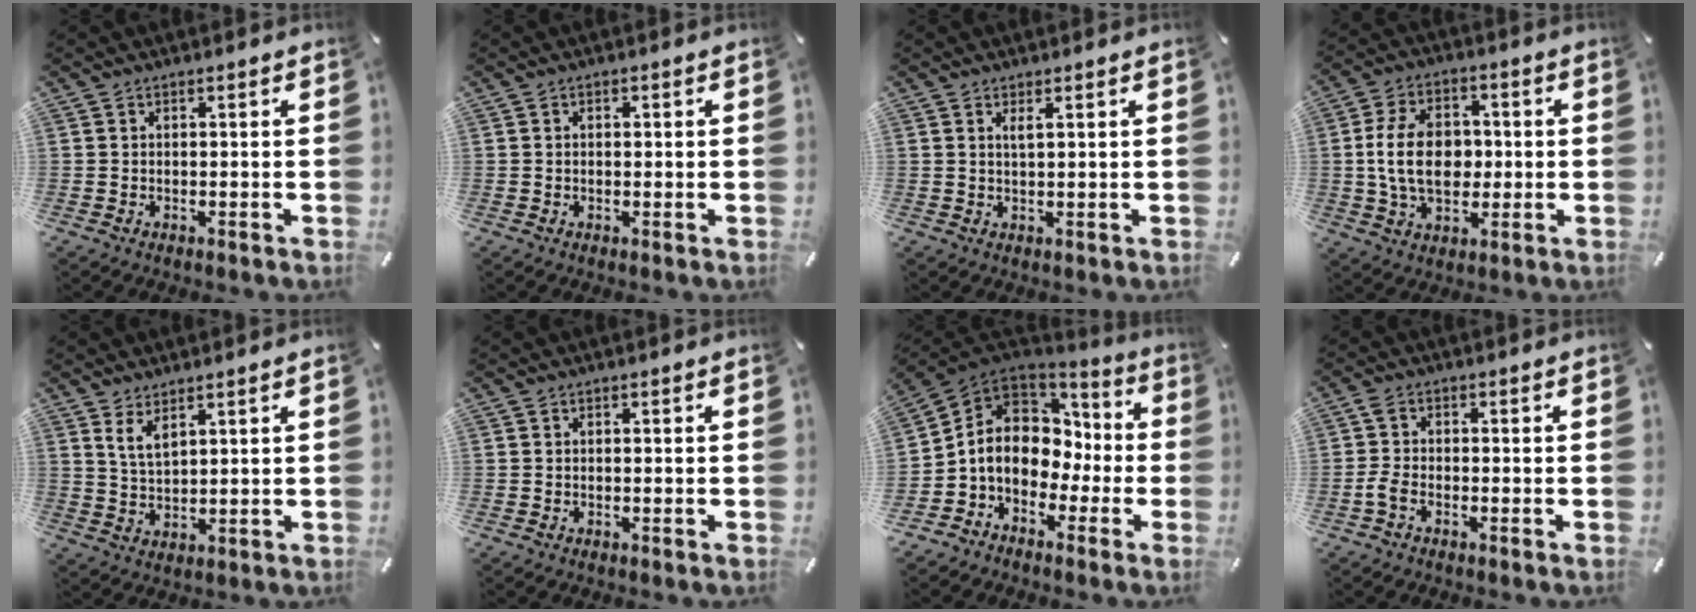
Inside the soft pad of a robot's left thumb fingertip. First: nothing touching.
{"total": 0.9, "force": [0.0, 0.5, 0.7], "torque": [-0.015, 0.001, -0.001]}
{"total": 1.9, "force": [1.0, 0.2, 1.6], "torque": [-0.032, 0.001, 0.016]}
{"total": 12.7, "force": [0.0, 8.9, 9.0], "torque": [-0.183, 0.013, -0.001]}
{"total": 4.8, "force": [3.4, 1.7, 2.9], "torque": [-0.064, -0.012, 0.064]}
{"total": 0.0}
{"total": 11.0, "force": [-1.5, 9.6, 5.1], "torque": [-0.124, 0.001, -0.024]}
{"total": 2.9, "force": [-1.3, 1.5, 2.2], "torque": [-0.051, 0.002, -0.026]}